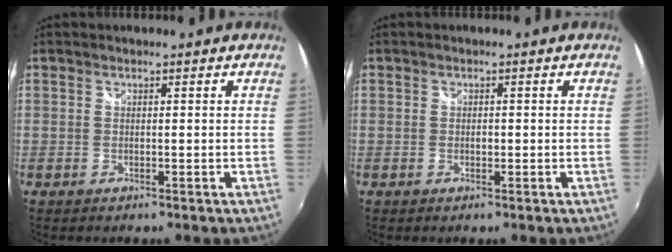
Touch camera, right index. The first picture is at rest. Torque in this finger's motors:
{"motor_torque": [0.15, 0.05, 0.02, 0.00]}